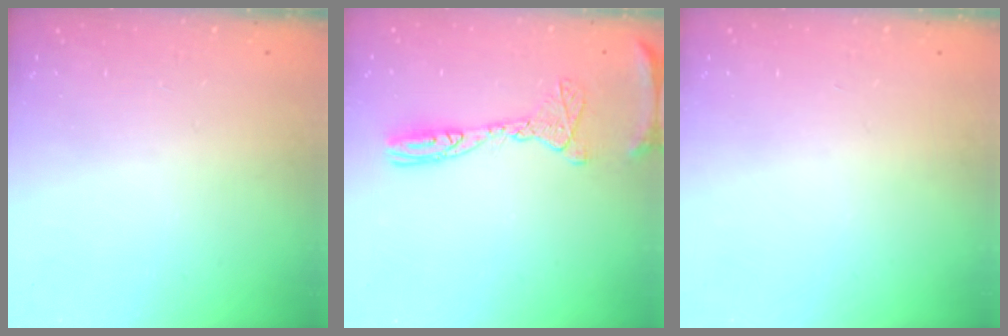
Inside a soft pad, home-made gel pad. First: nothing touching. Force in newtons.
{"total": 12.9, "press": 12.8, "slide": 1.2}
{"total": 0.0}